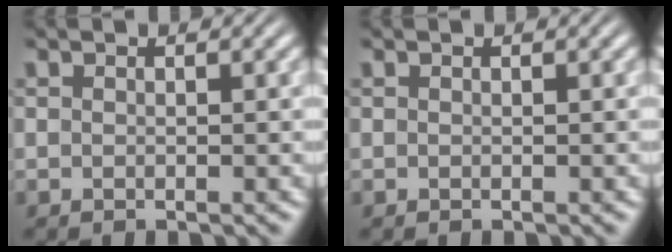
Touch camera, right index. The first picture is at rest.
{"total": 0.0}